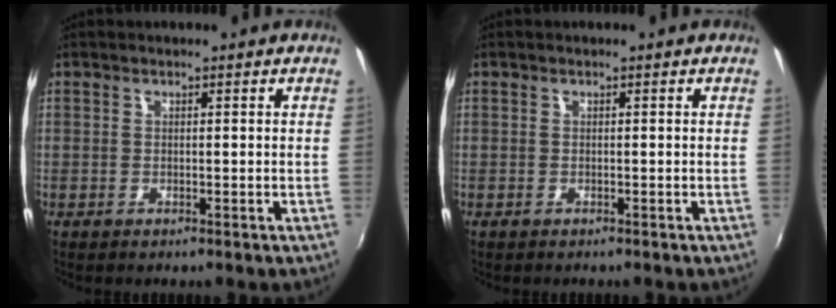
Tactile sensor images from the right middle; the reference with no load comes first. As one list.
[{"total": 0.0}]